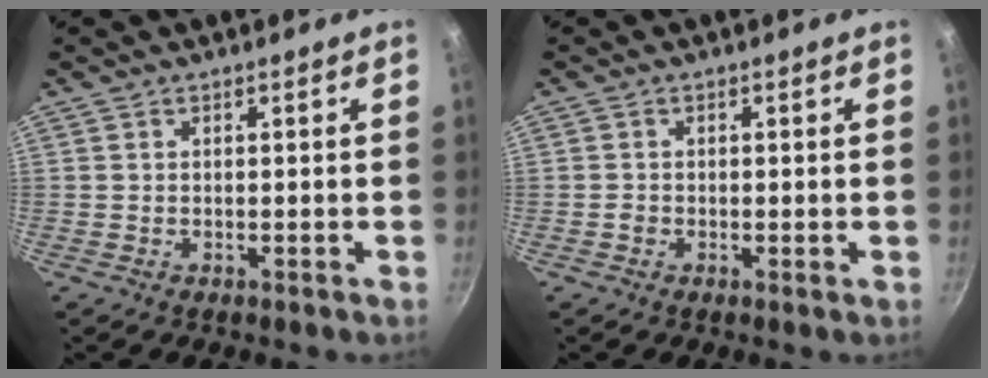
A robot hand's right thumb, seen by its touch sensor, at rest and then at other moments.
{"total": 0.7, "force": [-0.2, 0.5, 0.4], "torque": [-0.005, 0.001, -0.007]}